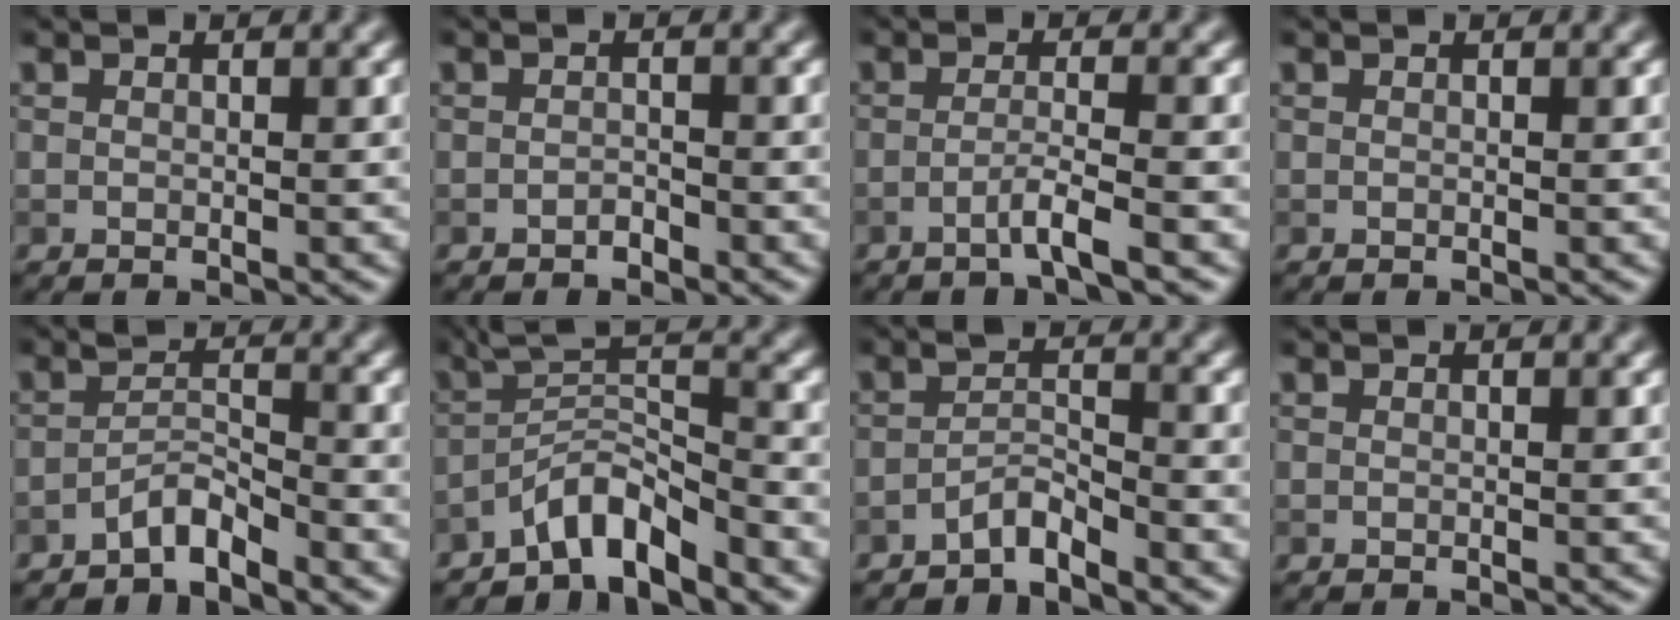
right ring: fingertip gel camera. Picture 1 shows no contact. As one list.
[{"total": 0.7, "force": [-0.6, 0.3, 0.3], "torque": [-0.003, 0.000, -0.012]}, {"total": 2.3, "force": [-1.2, 0.0, 1.9], "torque": [-0.028, 0.007, -0.033]}, {"total": 0.0}, {"total": 2.3, "force": [-2.0, 0.4, 1.0], "torque": [-0.018, 0.010, -0.040]}, {"total": 4.5, "force": [-3.6, 0.9, 2.6], "torque": [-0.042, 0.009, -0.073]}, {"total": 2.0, "force": [-1.8, 0.2, 0.8], "torque": [-0.012, 0.009, -0.038]}, {"total": 0.0}]